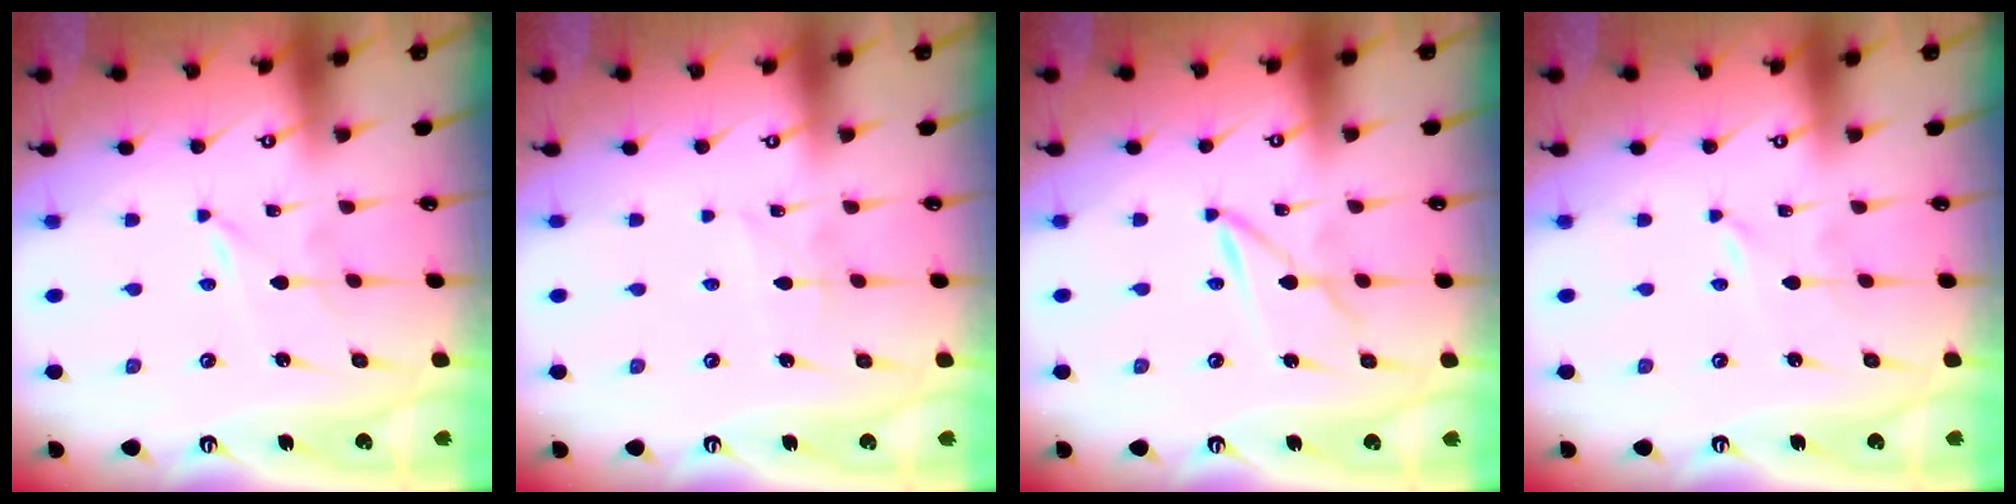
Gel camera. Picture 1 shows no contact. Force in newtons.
{"total": 2.9, "press": 2.9, "slide": 0.4}
{"total": 2.5, "press": 2.5, "slide": 0.3}
{"total": 0.0}